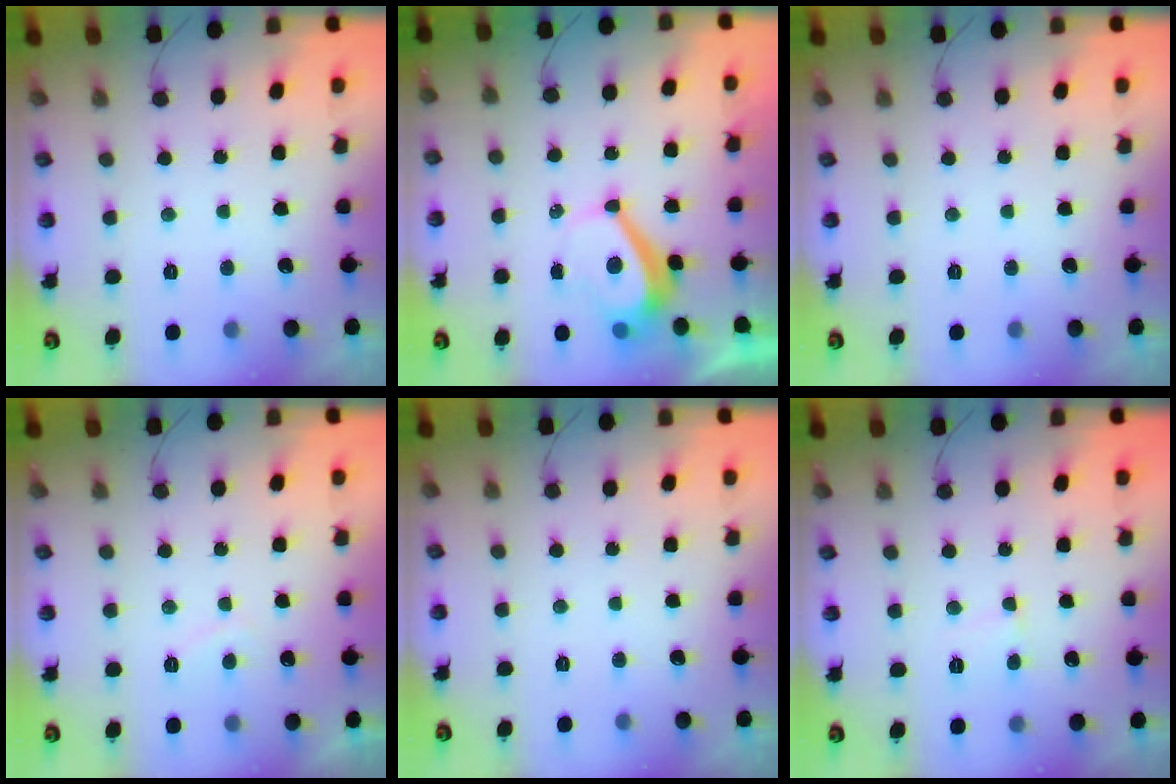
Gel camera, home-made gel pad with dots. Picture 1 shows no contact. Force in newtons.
{"total": 3.9, "press": 3.8, "slide": 0.5}
{"total": 0.0}
{"total": 1.9, "press": 1.7, "slide": 0.8}
{"total": 0.0}
{"total": 2.8, "press": 2.8, "slide": 0.2}